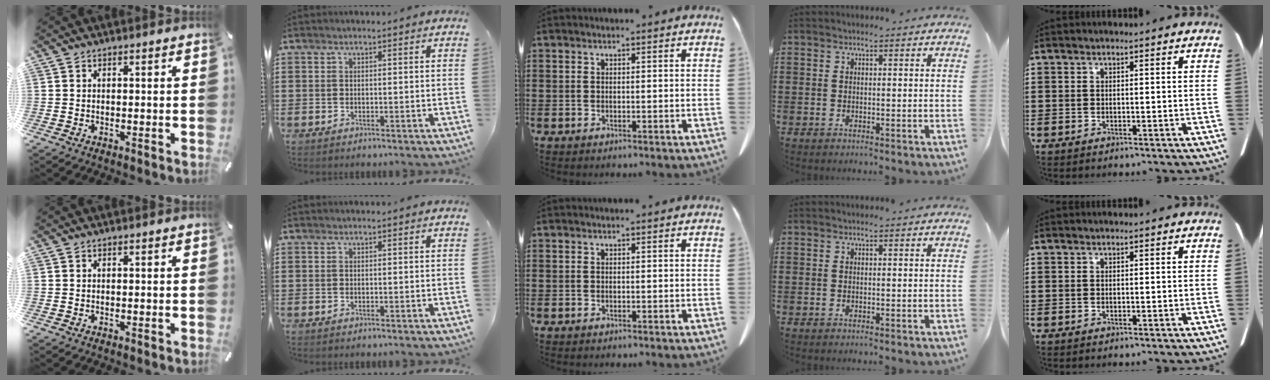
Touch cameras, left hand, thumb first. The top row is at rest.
{}